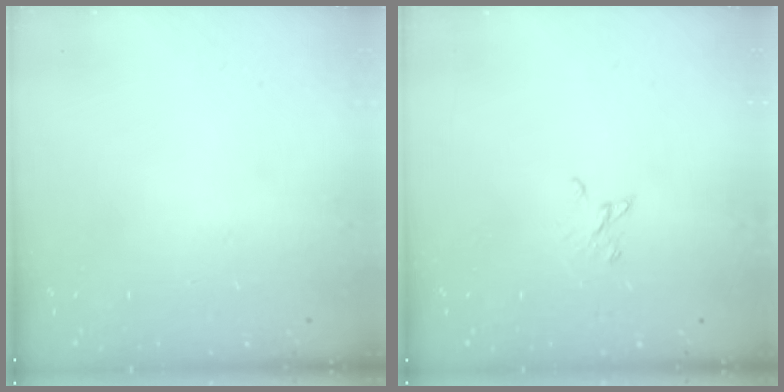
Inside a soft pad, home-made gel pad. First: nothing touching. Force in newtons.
{"total": 2.1, "press": 2.1, "slide": 0.3}